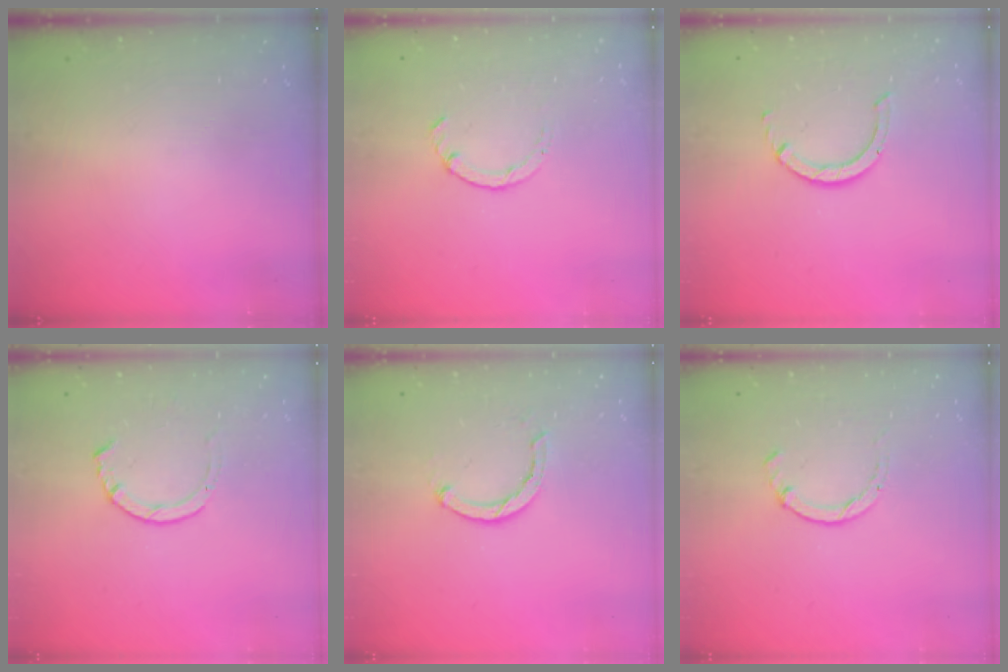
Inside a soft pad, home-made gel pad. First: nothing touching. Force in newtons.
{"total": 2.2, "press": 2.1, "slide": 0.4}
{"total": 3.5, "press": 3.5, "slide": 0.6}
{"total": 3.5, "press": 3.5, "slide": 0.4}
{"total": 2.4, "press": 2.3, "slide": 0.4}
{"total": 1.7, "press": 1.7, "slide": 0.3}